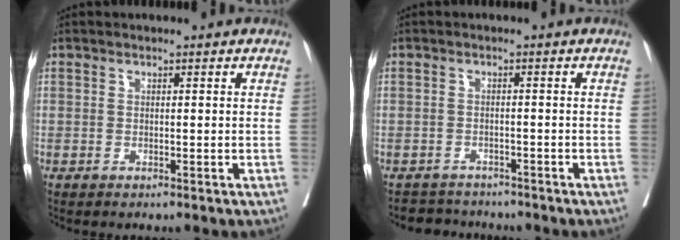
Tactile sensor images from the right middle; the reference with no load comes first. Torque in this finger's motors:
{"motor_torque": [0.04, -0.30, -0.23, -0.08]}